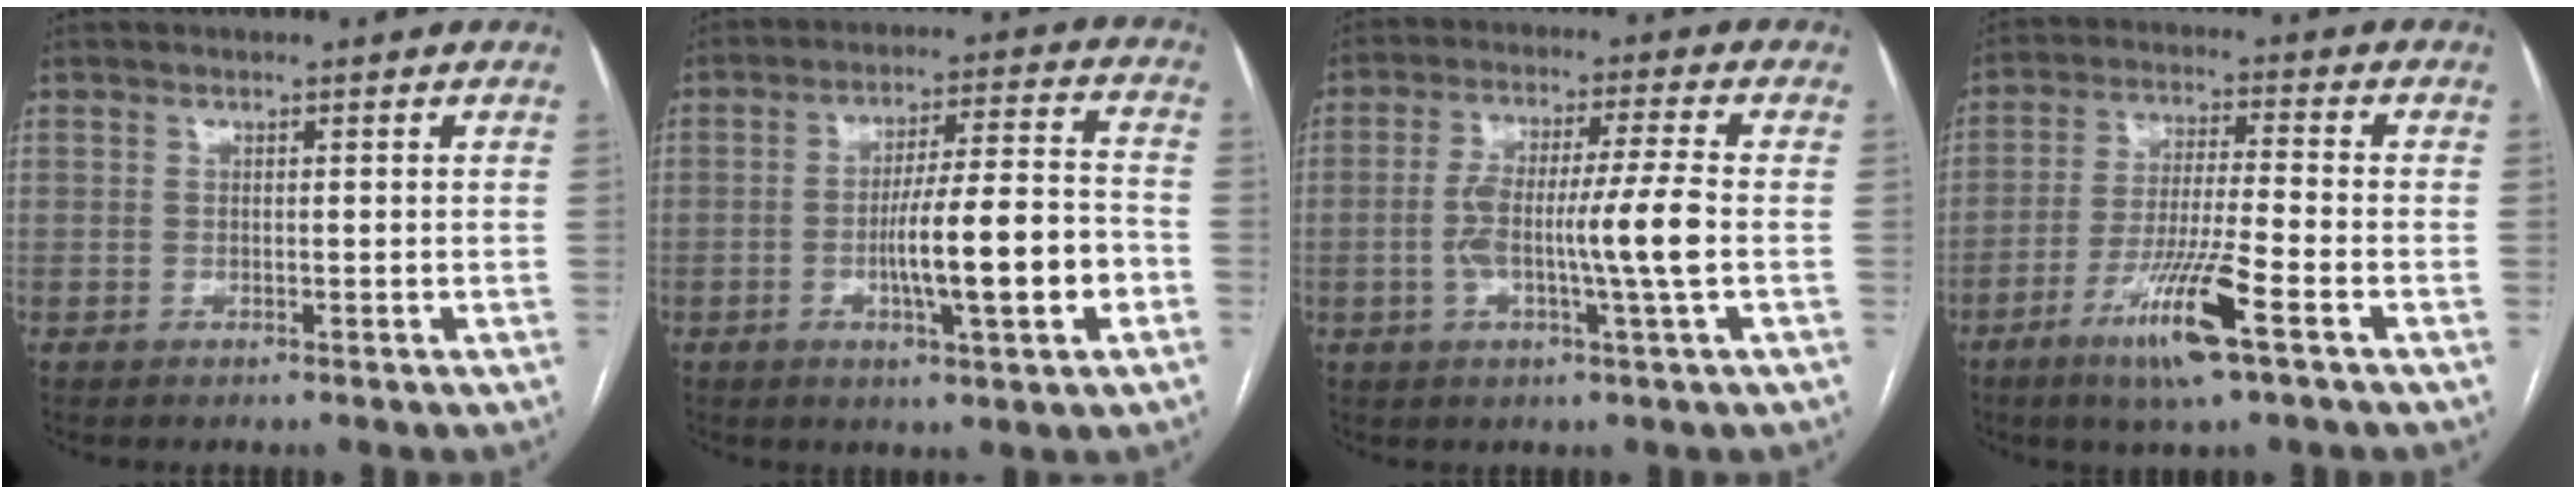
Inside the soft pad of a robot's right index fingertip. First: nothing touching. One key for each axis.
{"total": 12.4, "fx": -3.4, "fy": 1.0, "fz": 11.9, "tx": -0.193, "ty": 0.007, "tz": -0.053}
{"total": 9.9, "fx": -1.6, "fy": -0.4, "fz": 9.7, "tx": -0.181, "ty": 0.006, "tz": -0.033}
{"total": 11.9, "fx": -6.1, "fy": 0.0, "fz": 10.2, "tx": -0.198, "ty": -0.020, "tz": -0.112}